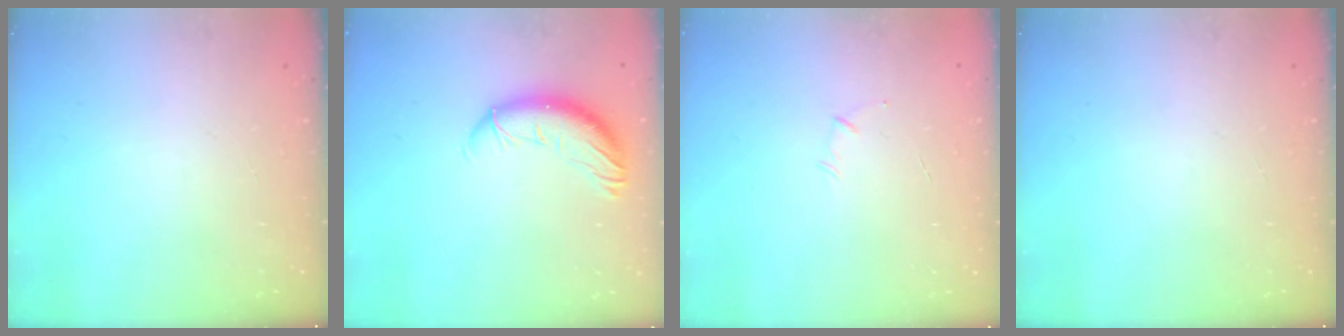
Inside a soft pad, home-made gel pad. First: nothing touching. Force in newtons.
{"total": 12.0, "press": 11.7, "slide": 2.7}
{"total": 4.0, "press": 3.9, "slide": 0.9}
{"total": 0.0}